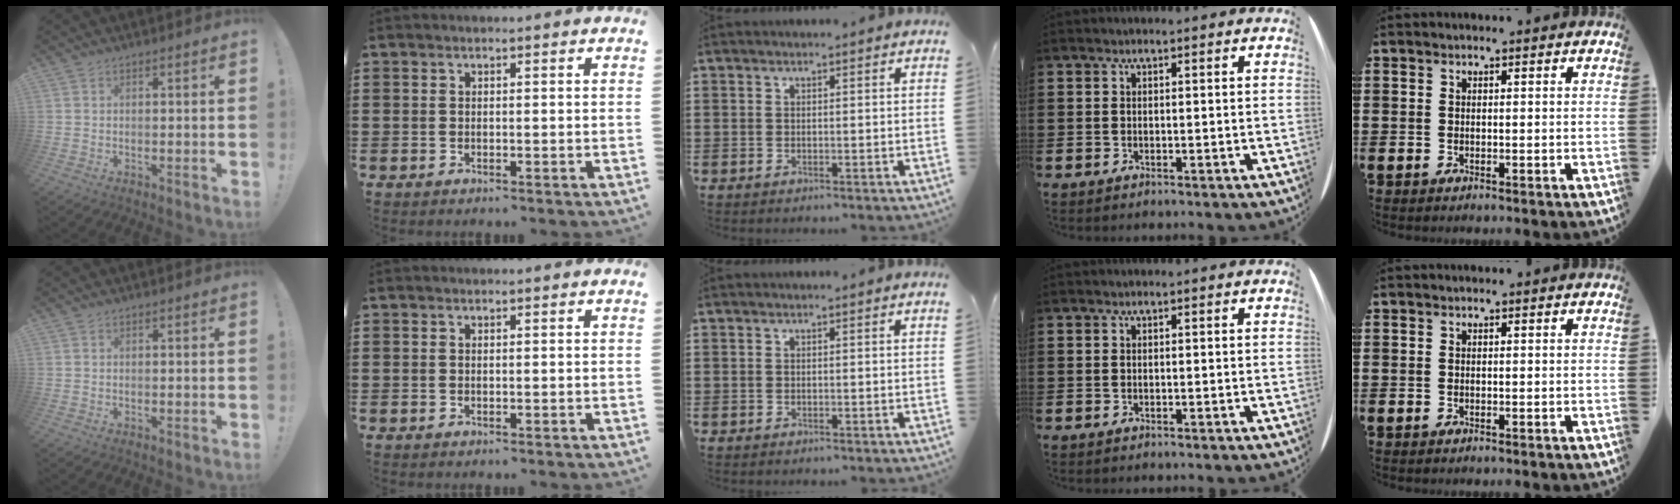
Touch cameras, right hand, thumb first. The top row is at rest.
{}